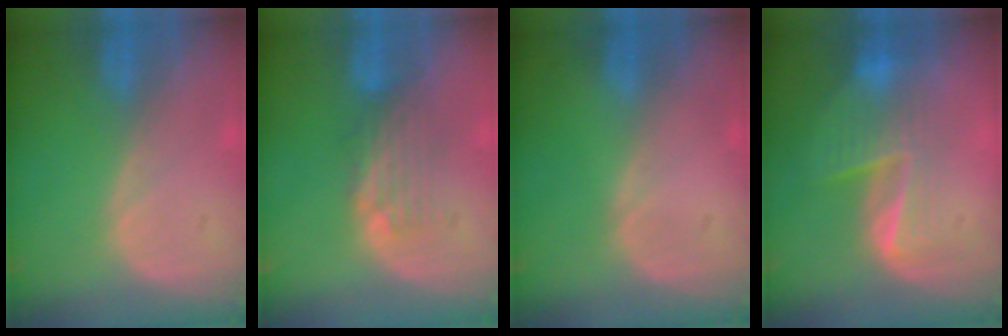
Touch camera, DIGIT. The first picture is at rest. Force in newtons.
{"total": 4.5, "press": 3.8, "slide": 2.3}
{"total": 0.0}
{"total": 6.8, "press": 6.3, "slide": 2.4}